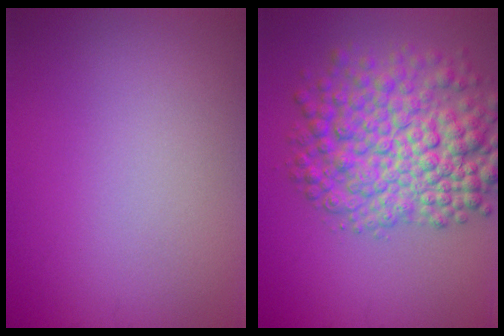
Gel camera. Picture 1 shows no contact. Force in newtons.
{"total": 8.9, "press": 8.9, "slide": 0.2}